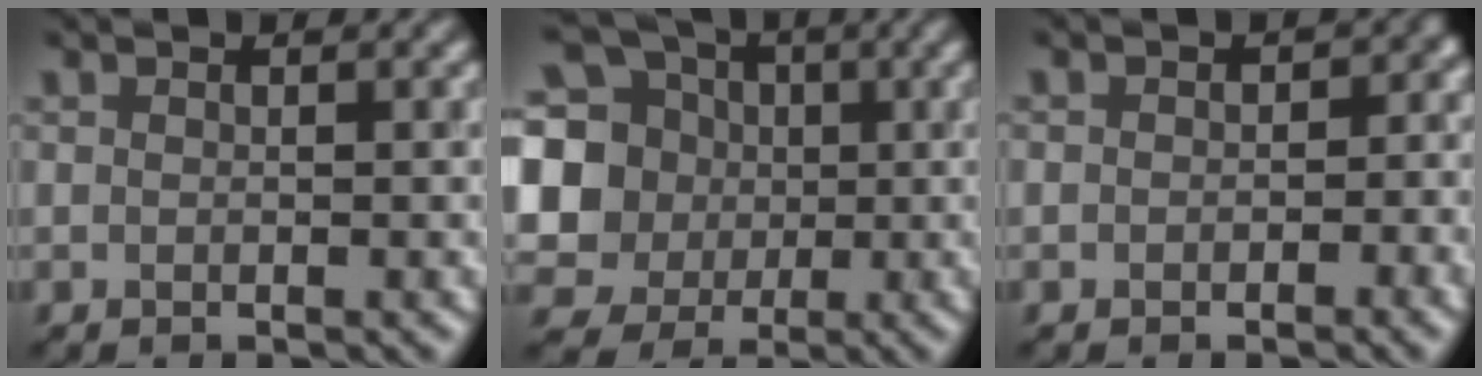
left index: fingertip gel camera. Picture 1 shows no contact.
{"total": 13.7, "force": [1.8, 12.5, 5.2], "torque": [-0.173, 0.030, 0.009]}
{"total": 3.1, "force": [-0.3, 2.5, 1.7], "torque": [0.016, 0.002, -0.017]}